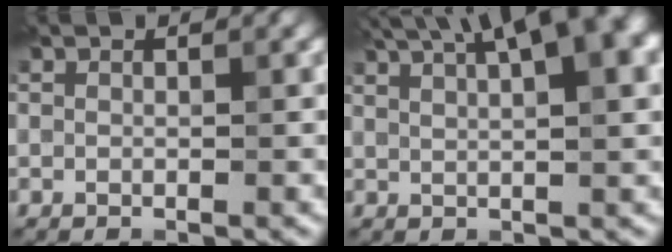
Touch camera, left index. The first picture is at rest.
{"total": 11.8, "force": [6.1, 4.0, 9.3], "torque": [-0.112, 0.044, 0.073]}